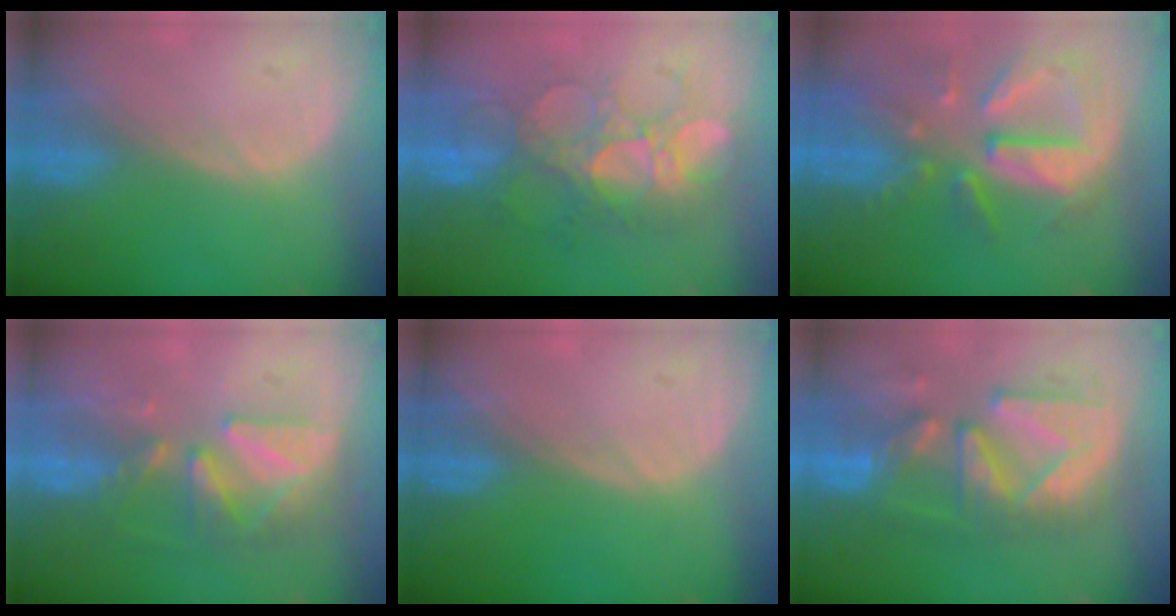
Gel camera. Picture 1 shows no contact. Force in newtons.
{"total": 9.1, "press": 8.9, "slide": 1.9}
{"total": 10.9, "press": 9.5, "slide": 5.2}
{"total": 9.0, "press": 7.9, "slide": 4.3}
{"total": 0.0}
{"total": 11.4, "press": 10.8, "slide": 3.7}